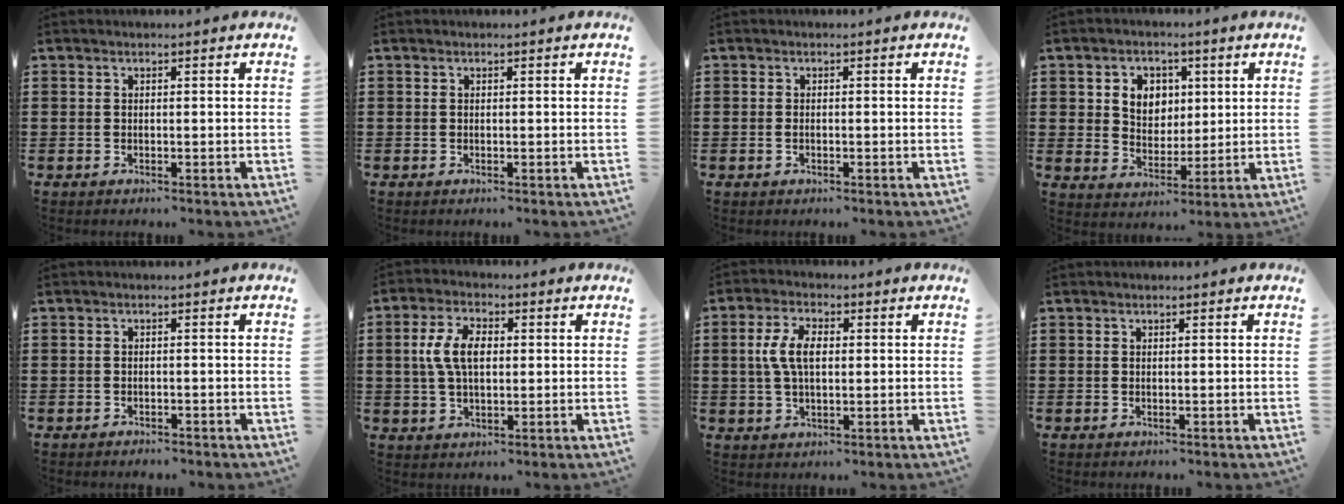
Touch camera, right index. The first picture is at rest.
{"total": 0.0}
{"total": 0.7, "force": [-0.3, 0.3, 0.6], "torque": [-0.015, -0.003, -0.004]}
{"total": 5.3, "force": [1.5, 4.7, 1.9], "torque": [-0.051, 0.015, 0.023]}
{"total": 1.1, "force": [-1.1, 0.2, 0.0], "torque": [-0.005, 0.002, -0.024]}
{"total": 6.7, "force": [0.7, 3.7, 5.5], "torque": [-0.128, 0.010, 0.005]}
{"total": 6.0, "force": [0.5, 3.1, 5.1], "torque": [-0.119, 0.008, 0.002]}
{"total": 0.0}